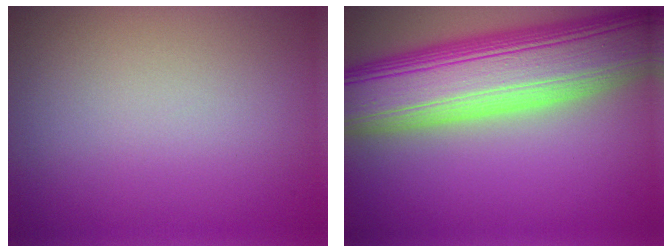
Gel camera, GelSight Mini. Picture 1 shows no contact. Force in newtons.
{"total": 13.7, "press": 13.7, "slide": 0.7}